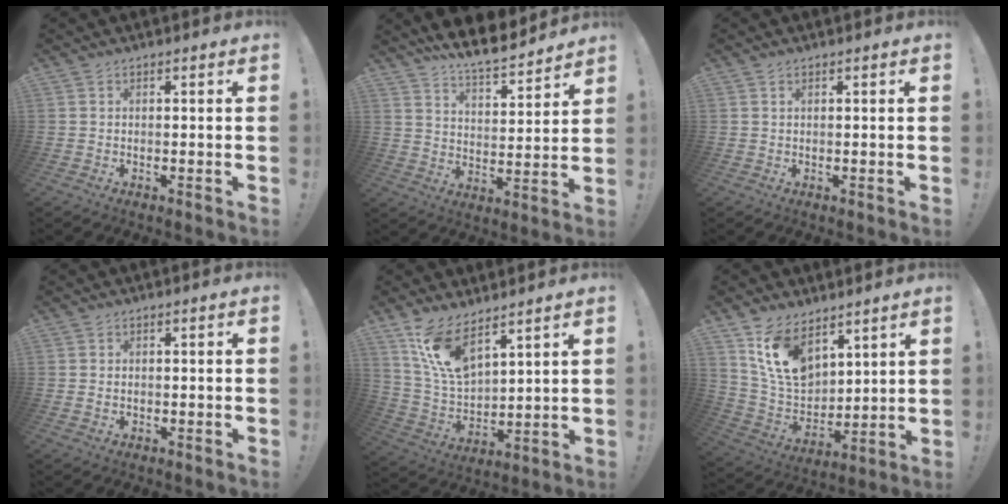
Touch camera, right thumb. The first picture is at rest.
{"total": 10.6, "force": [9.6, 2.1, 4.0], "torque": [-0.074, -0.078, 0.170]}
{"total": 0.6, "force": [0.4, 0.3, 0.3], "torque": [-0.007, 0.000, 0.008]}
{"total": 0.9, "force": [-0.2, 0.6, 0.6], "torque": [-0.005, -0.001, -0.004]}
{"total": 13.5, "force": [9.4, 5.6, 7.8], "torque": [-0.168, -0.054, 0.180]}
{"total": 14.7, "force": [8.8, 9.2, 7.4], "torque": [-0.141, -0.043, 0.175]}